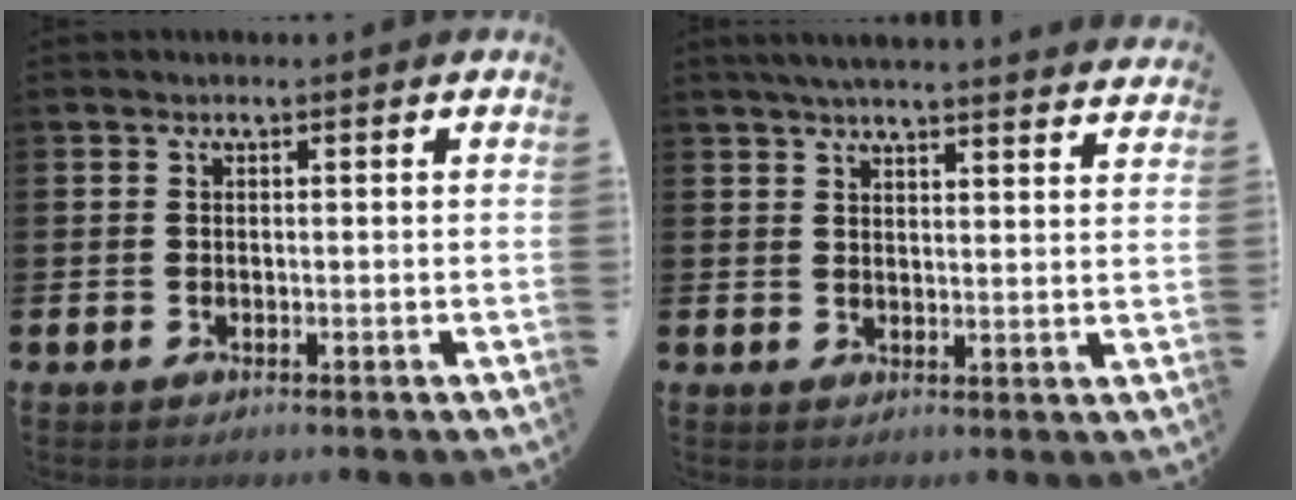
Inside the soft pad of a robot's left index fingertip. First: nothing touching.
{"total": 4.9, "force": [4.7, -0.2, 1.2], "torque": [-0.031, -0.025, 0.083]}